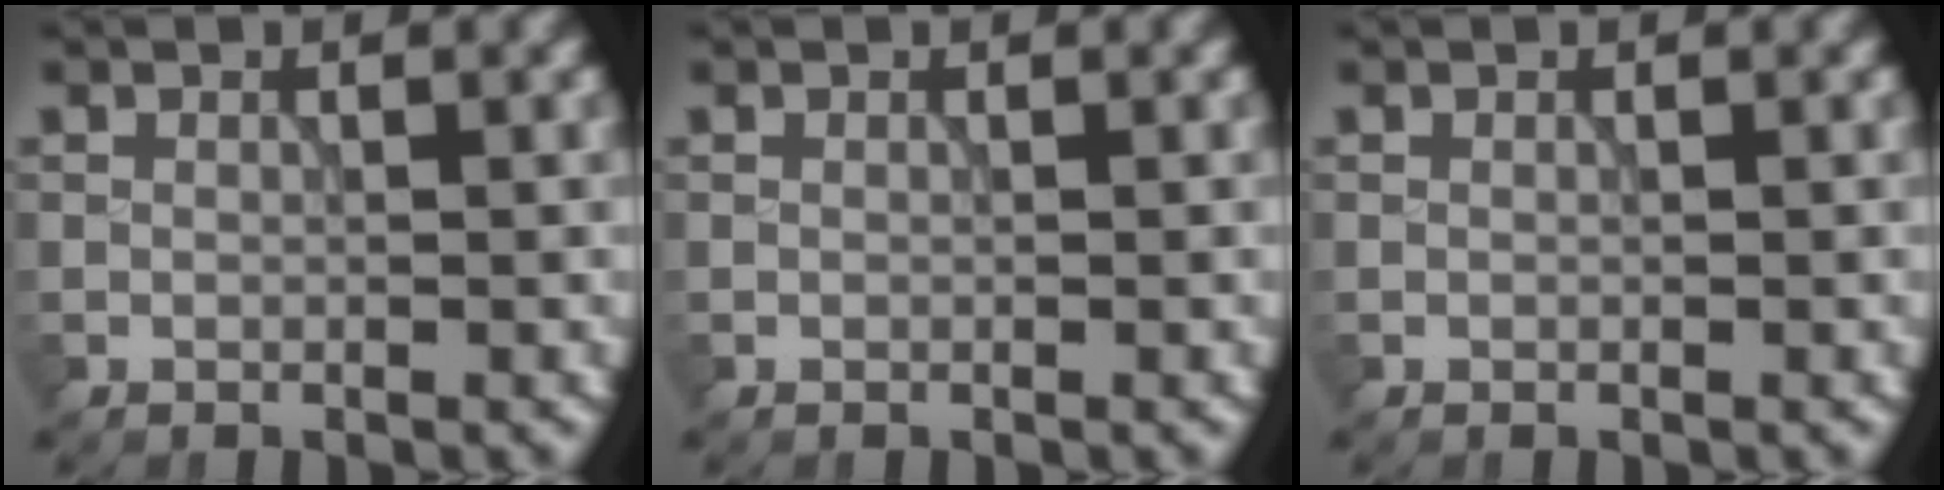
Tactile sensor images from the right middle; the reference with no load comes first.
{"total": 0.0}
{"total": 0.0}